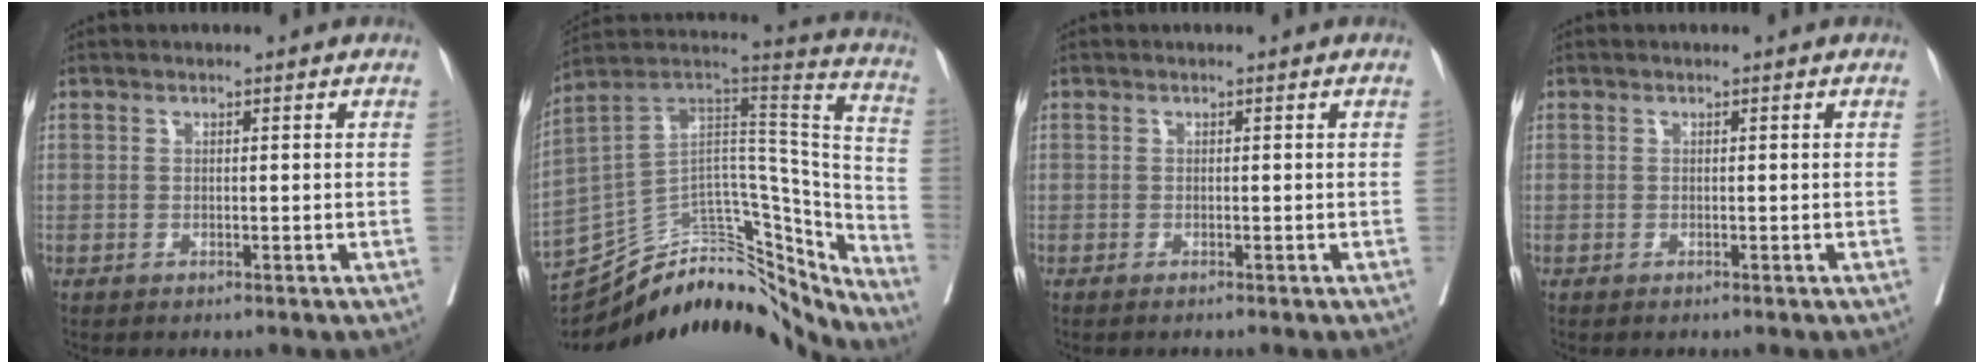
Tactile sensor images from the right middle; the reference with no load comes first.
{"total": 26.5, "force": [-22.0, 9.8, 11.0], "torque": [-0.139, 0.048, -0.307]}
{"total": 1.8, "force": [1.6, -0.8, 0.1], "torque": [0.005, -0.006, 0.034]}
{"total": 0.0}